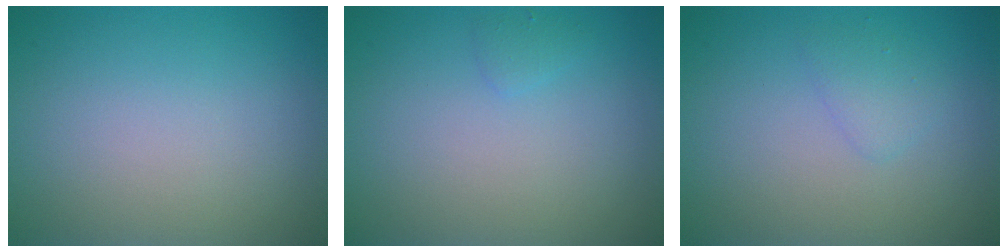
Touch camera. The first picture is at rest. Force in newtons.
{"total": 0.7, "press": 0.7, "slide": 0.0}
{"total": 1.3, "press": 1.3, "slide": 0.1}